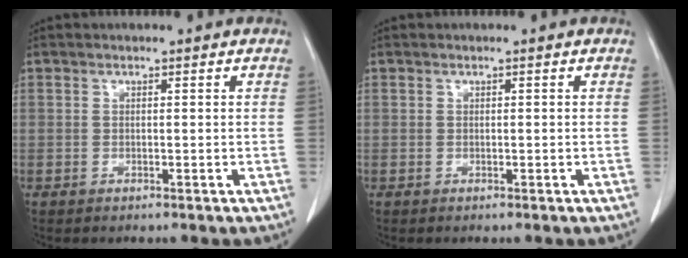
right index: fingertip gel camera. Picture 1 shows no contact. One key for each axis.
{"total": 0.0}